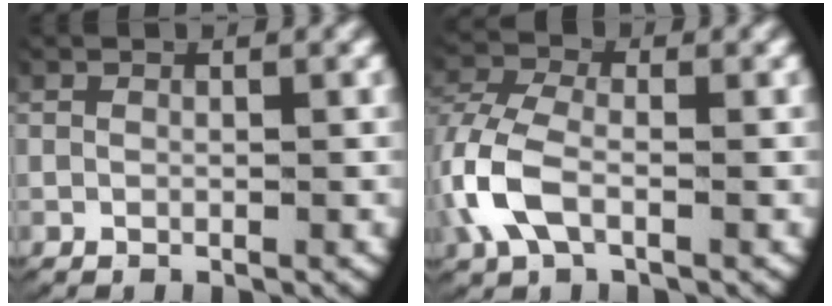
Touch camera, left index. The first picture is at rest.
{"total": 5.2, "force": [-0.9, 3.6, 3.6], "torque": [-0.109, -0.018, -0.009]}